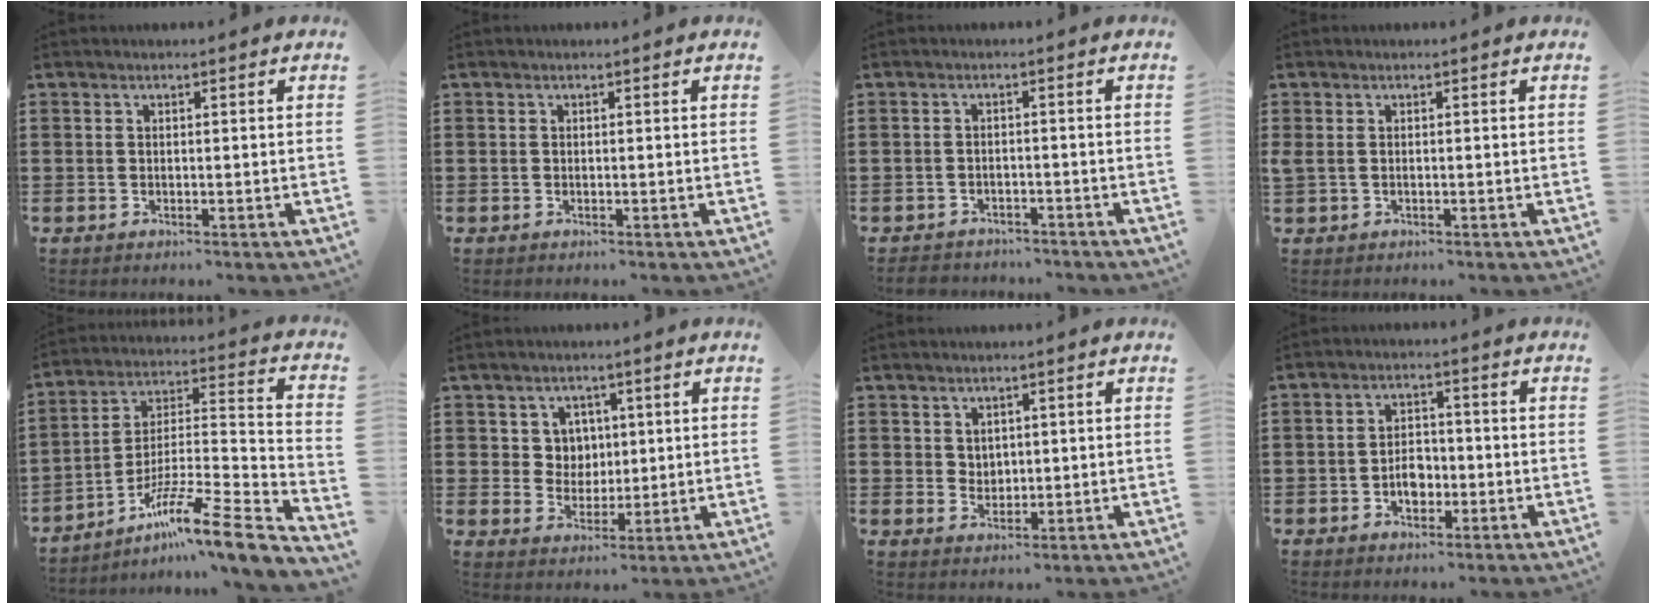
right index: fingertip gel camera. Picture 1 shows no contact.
{"total": 0.0}
{"total": 2.1, "force": [-2.1, 0.4, -0.2], "torque": [-0.004, 0.001, -0.047]}
{"total": 0.6, "force": [0.1, 0.2, 0.6], "torque": [-0.014, 0.002, 0.000]}
{"total": 10.9, "force": [-7.7, 0.9, 7.7], "torque": [-0.122, 0.001, -0.146]}
{"total": 4.5, "force": [1.5, 4.2, 0.9], "torque": [-0.039, 0.015, 0.027]}
{"total": 2.2, "force": [1.5, 1.7, 0.2], "torque": [-0.011, 0.009, 0.028]}
{"total": 3.9, "force": [-1.3, 2.7, 2.5], "torque": [-0.033, -0.001, -0.028]}